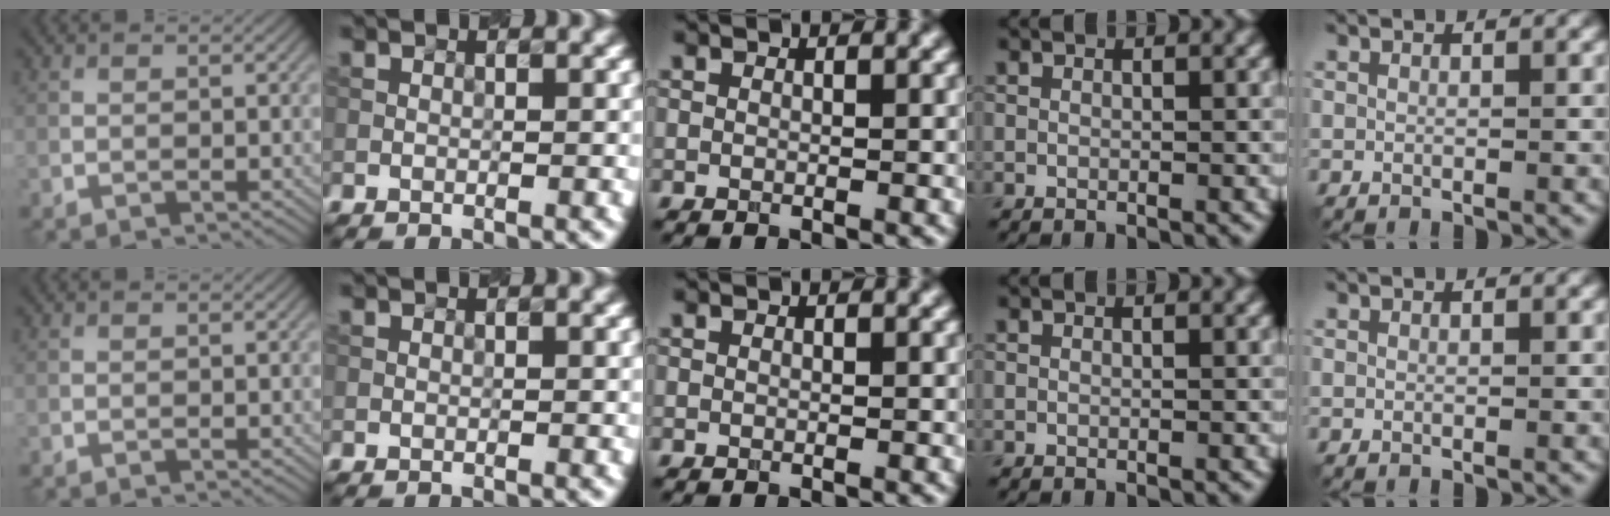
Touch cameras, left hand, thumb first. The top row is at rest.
{}